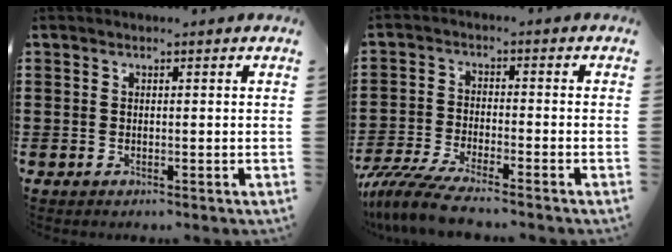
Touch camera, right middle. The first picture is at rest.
{"total": 6.2, "force": [-5.6, -0.1, 2.7], "torque": [-0.074, -0.020, -0.114]}